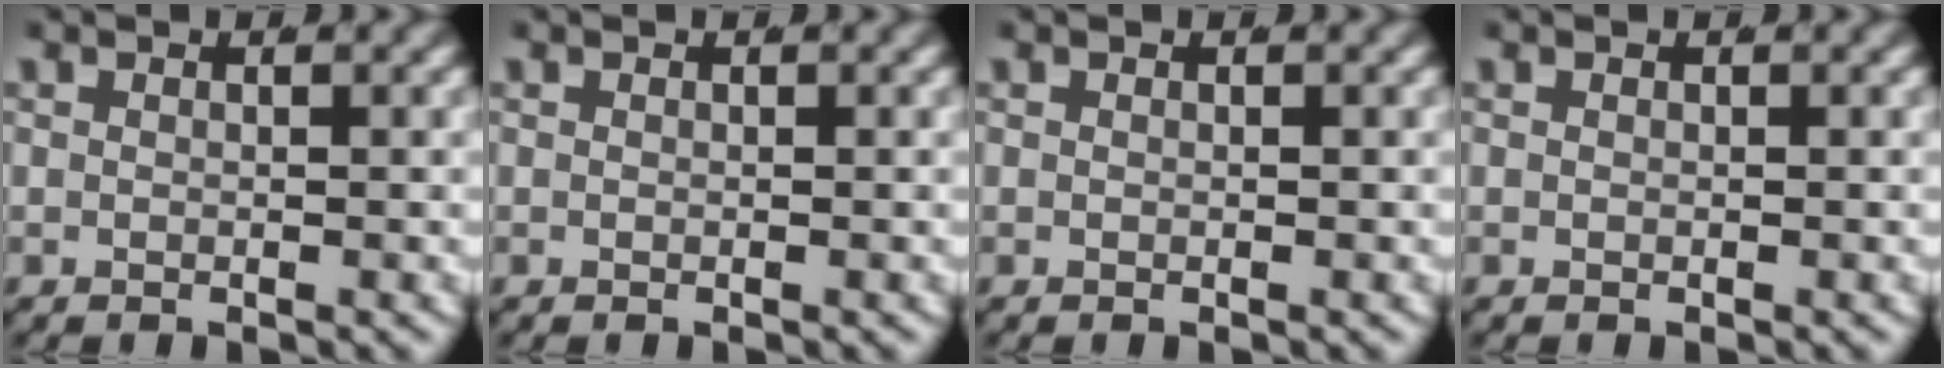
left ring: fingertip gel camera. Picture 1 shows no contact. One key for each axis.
{"total": 0.0}
{"total": 0.0}
{"total": 0.0}